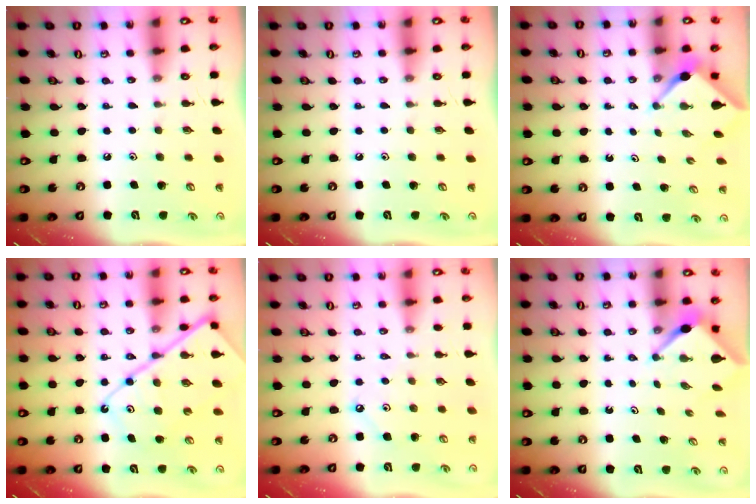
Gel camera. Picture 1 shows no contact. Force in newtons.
{"total": 0.0}
{"total": 2.4, "press": 2.4, "slide": 0.3}
{"total": 14.7, "press": 14.6, "slide": 1.7}
{"total": 3.3, "press": 3.3, "slide": 0.3}
{"total": 2.9, "press": 2.9, "slide": 0.3}